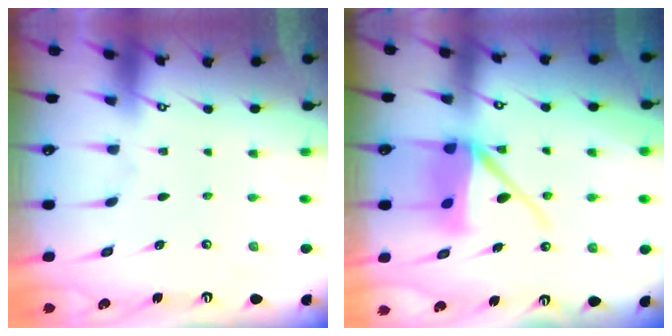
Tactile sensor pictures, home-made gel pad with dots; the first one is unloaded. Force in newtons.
{"total": 11.5, "press": 11.4, "slide": 1.5}